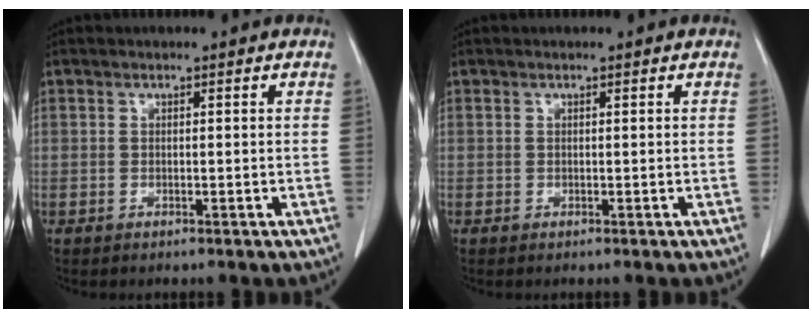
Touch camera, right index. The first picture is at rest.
{"total": 0.0}